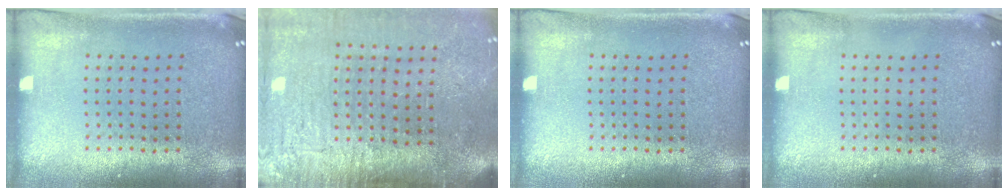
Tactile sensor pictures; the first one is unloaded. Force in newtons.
{"total": 4.2, "press": 3.5, "slide": 2.3}
{"total": 0.0}
{"total": 0.0}